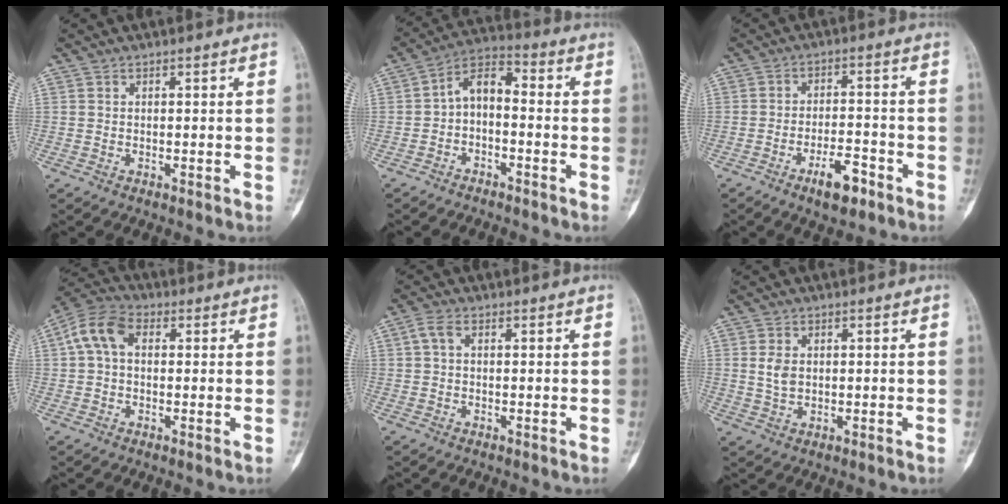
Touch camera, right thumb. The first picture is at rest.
{"total": 7.2, "force": [-1.5, 4.2, 5.7], "torque": [-0.087, 0.041, -0.042]}
{"total": 6.7, "force": [-4.1, 2.5, 4.6], "torque": [-0.068, 0.025, -0.064]}
{"total": 7.7, "force": [1.4, 5.0, 5.7], "torque": [-0.116, 0.027, 0.020]}
{"total": 2.1, "force": [0.5, 1.0, 1.7], "torque": [-0.040, 0.008, 0.010]}
{"total": 3.1, "force": [0.4, 2.1, 2.3], "torque": [-0.039, -0.002, 0.011]}